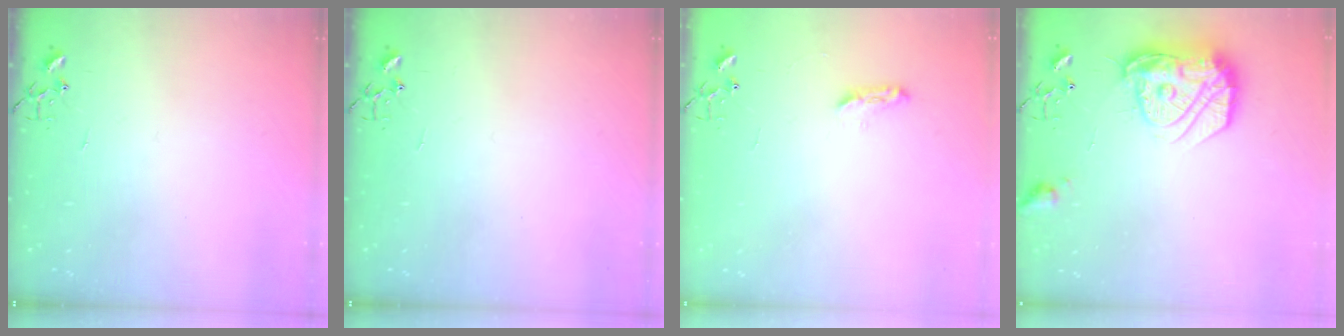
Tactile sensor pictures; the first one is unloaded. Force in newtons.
{"total": 0.0}
{"total": 5.3, "press": 5.2, "slide": 0.6}
{"total": 18.2, "press": 18.2, "slide": 1.5}